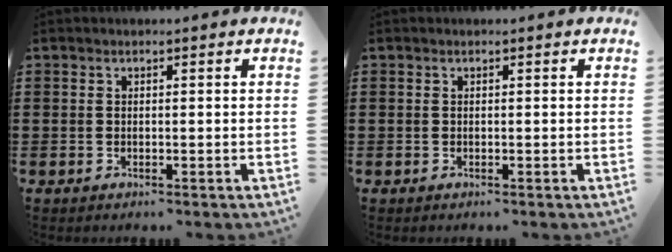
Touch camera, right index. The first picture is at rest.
{"total": 0.0}